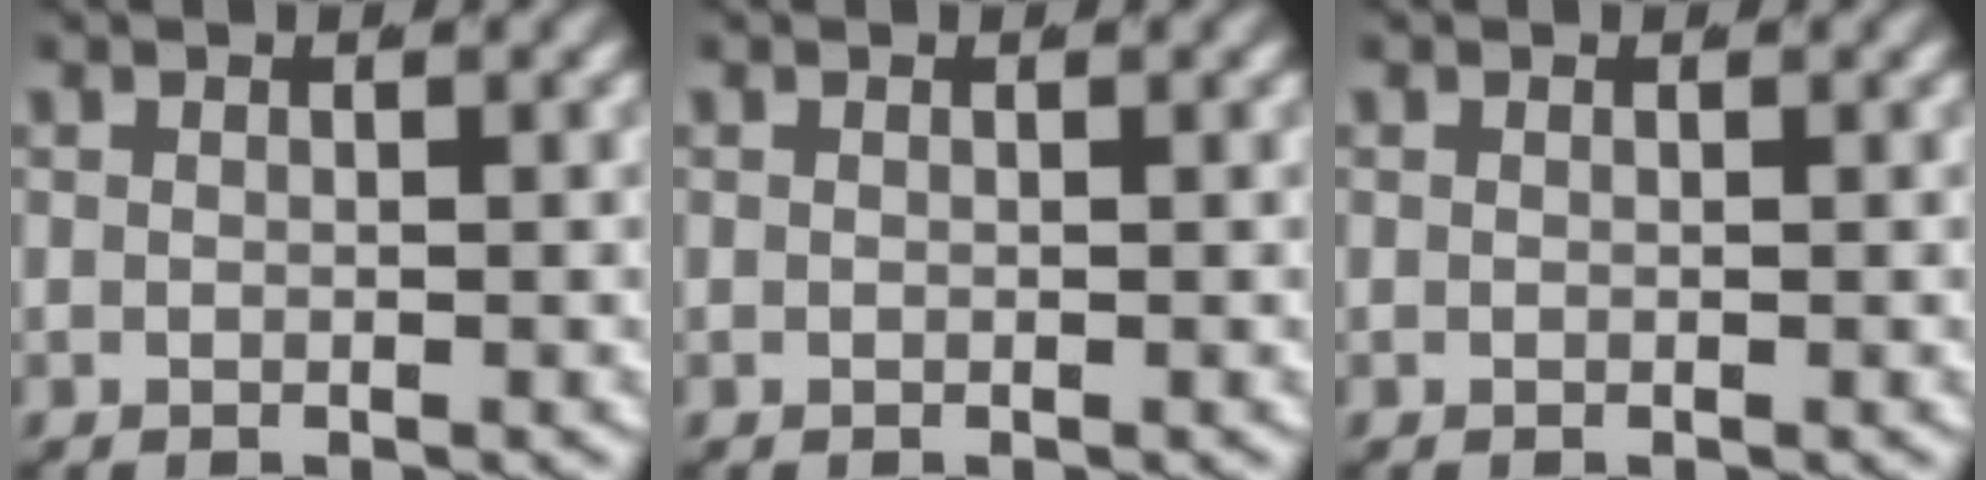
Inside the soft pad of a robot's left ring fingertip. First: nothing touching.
{"total": 0.0}
{"total": 0.0}